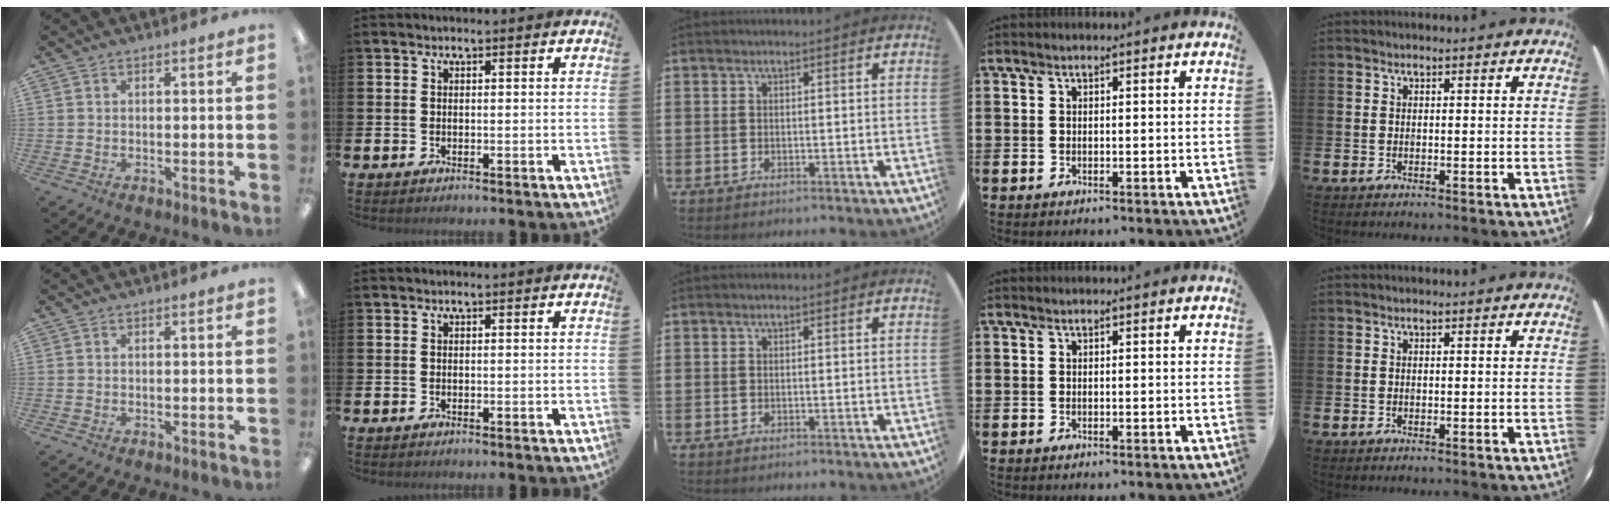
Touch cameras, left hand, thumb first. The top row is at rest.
{}